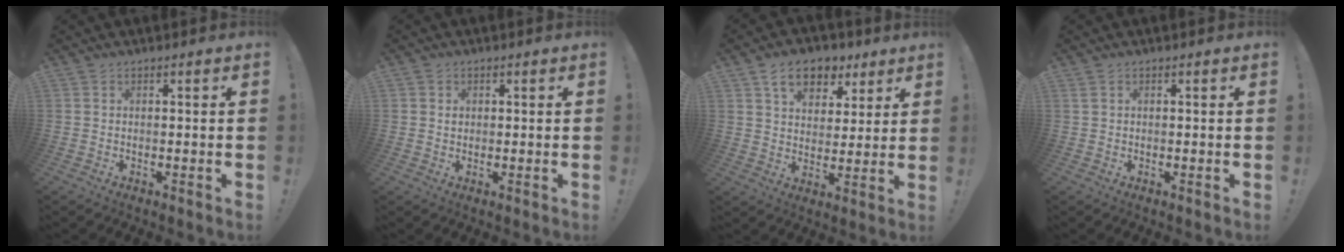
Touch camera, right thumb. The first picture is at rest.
{"total": 1.3, "force": [0.7, 1.1, 0.2], "torque": [0.012, -0.004, 0.009]}
{"total": 11.3, "force": [6.6, 7.5, 5.4], "torque": [-0.082, -0.027, 0.124]}
{"total": 1.1, "force": [0.6, 0.7, 0.7], "torque": [-0.022, 0.006, 0.014]}